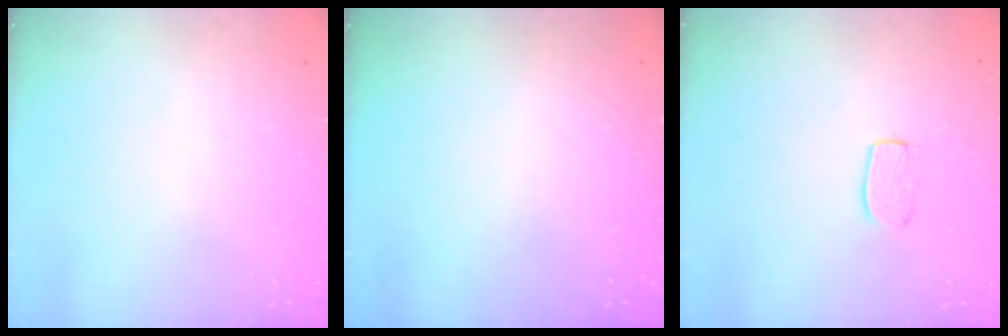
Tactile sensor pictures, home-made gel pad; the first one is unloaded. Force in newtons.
{"total": 0.0}
{"total": 5.5, "press": 5.5, "slide": 0.1}